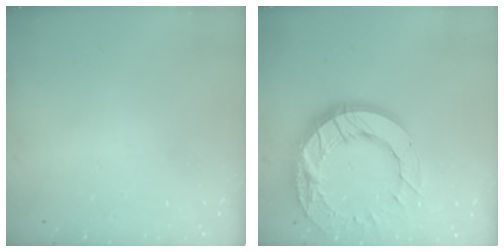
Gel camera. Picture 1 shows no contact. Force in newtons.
{"total": 20.9, "press": 20.8, "slide": 1.9}